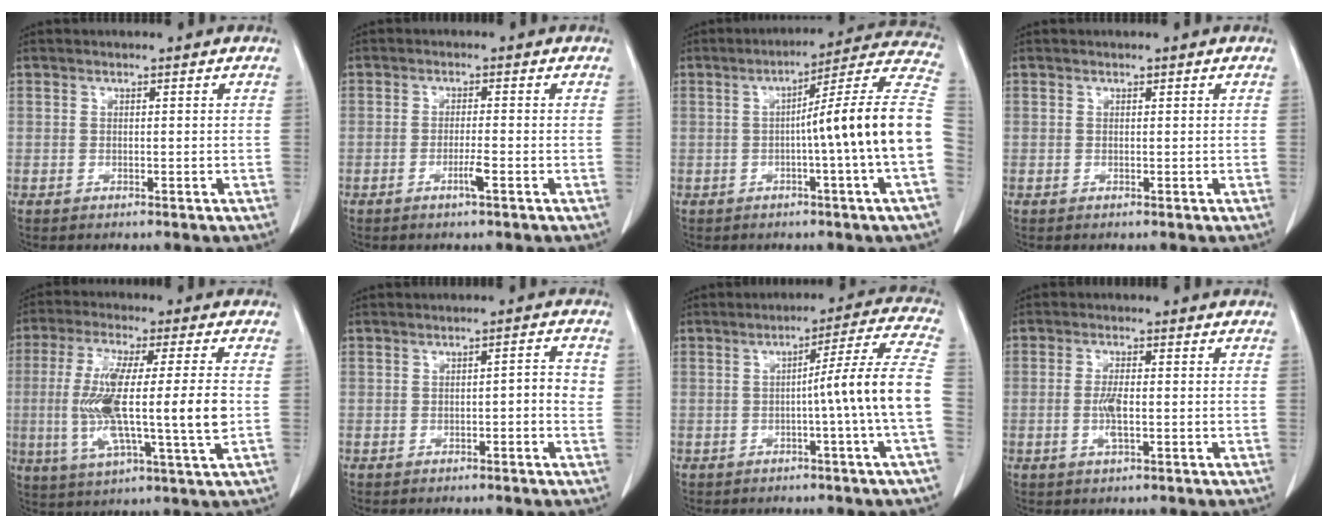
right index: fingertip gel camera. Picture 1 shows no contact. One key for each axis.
{"total": 2.4, "fx": -1.1, "fy": -0.2, "fz": 2.1, "tx": -0.042, "ty": -0.004, "tz": -0.022}
{"total": 16.9, "fx": -1.6, "fy": -2.1, "fz": 16.6, "tx": -0.211, "ty": 0.022, "tz": -0.035}
{"total": 0.0}
{"total": 15.7, "fx": -0.7, "fy": 1.2, "fz": 15.7, "tx": -0.302, "ty": -0.007, "tz": -0.016}
{"total": 3.0, "fx": 0.0, "fy": 0.7, "fz": 3.0, "tx": -0.035, "ty": 0.009, "tz": -0.002}
{"total": 11.4, "fx": -1.7, "fy": -2.5, "fz": 11.0, "tx": -0.140, "ty": 0.010, "tz": -0.025}
{"total": 3.6, "fx": -0.6, "fy": 0.7, "fz": 3.5, "tx": -0.075, "ty": -0.005, "tz": -0.012}